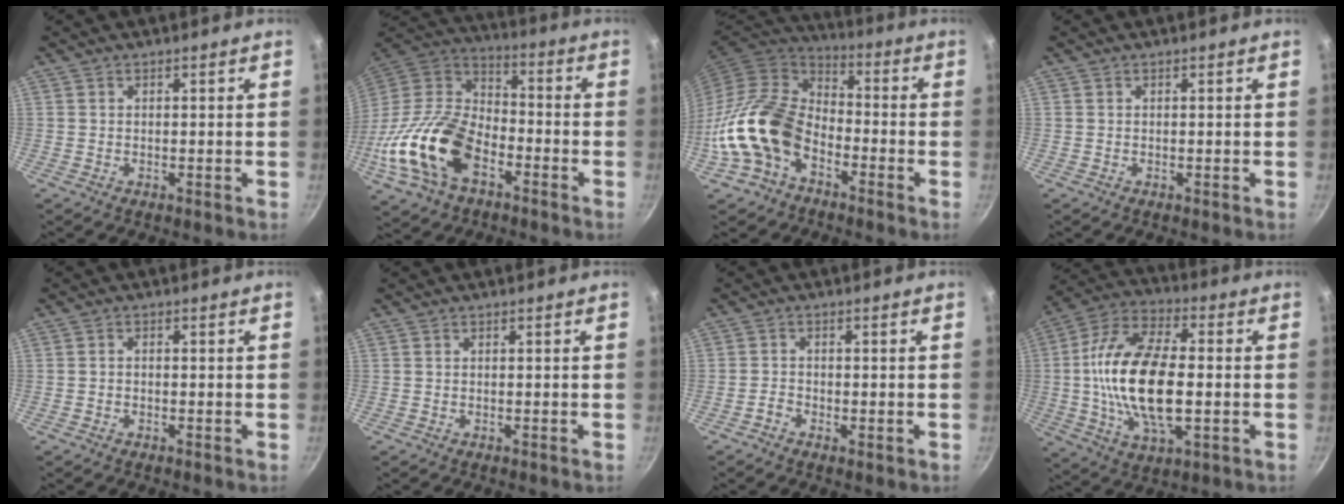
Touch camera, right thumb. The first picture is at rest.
{"total": 22.3, "force": [-8.5, 13.9, 15.2], "torque": [-0.282, 0.048, -0.174]}
{"total": 15.8, "force": [-5.9, 11.1, 9.6], "torque": [-0.155, 0.056, -0.127]}
{"total": 0.0}
{"total": 0.7, "force": [-0.4, 0.4, 0.4], "torque": [-0.010, 0.006, -0.007]}
{"total": 0.0}
{"total": 1.7, "force": [-1.0, 0.9, 1.0], "torque": [-0.025, 0.008, -0.024]}
{"total": 20.6, "force": [-0.9, 10.0, 18.0], "torque": [-0.338, 0.019, -0.024]}